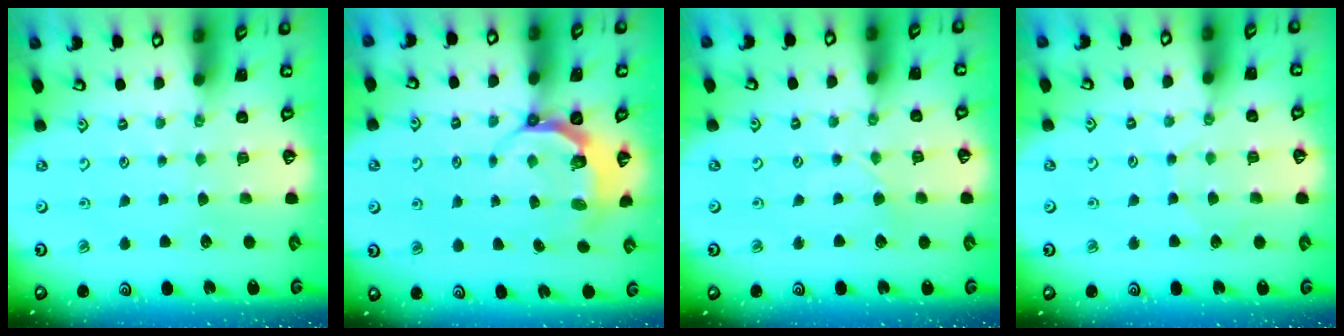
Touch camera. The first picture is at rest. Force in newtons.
{"total": 6.2, "press": 5.3, "slide": 3.3}
{"total": 2.2, "press": 2.2, "slide": 0.3}
{"total": 4.7, "press": 4.6, "slide": 0.5}